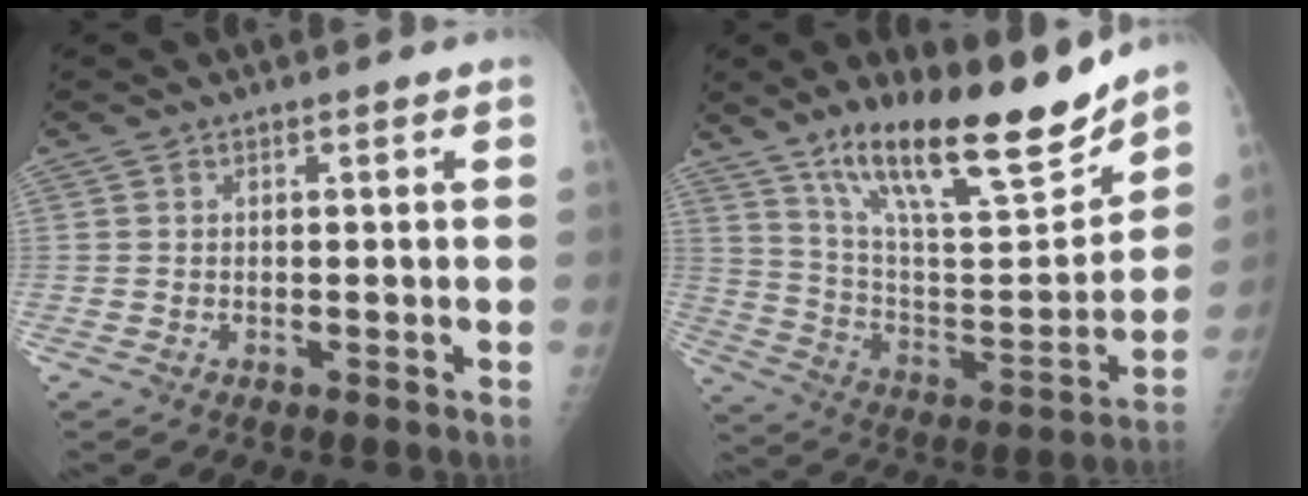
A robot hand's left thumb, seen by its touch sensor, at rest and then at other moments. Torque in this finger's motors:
{"motor_torque": [0.62, 0.48, 1.46, -1.31, 0.13]}